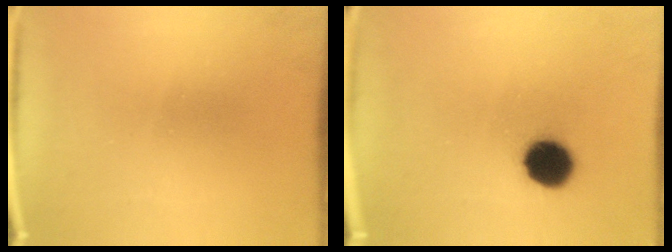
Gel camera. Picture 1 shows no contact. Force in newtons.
{"total": 8.9}